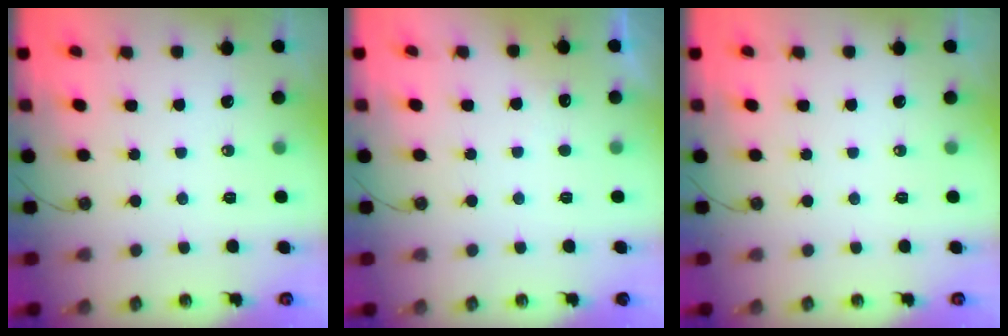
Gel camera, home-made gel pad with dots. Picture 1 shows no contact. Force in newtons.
{"total": 2.7, "press": 2.5, "slide": 1.0}
{"total": 0.0}